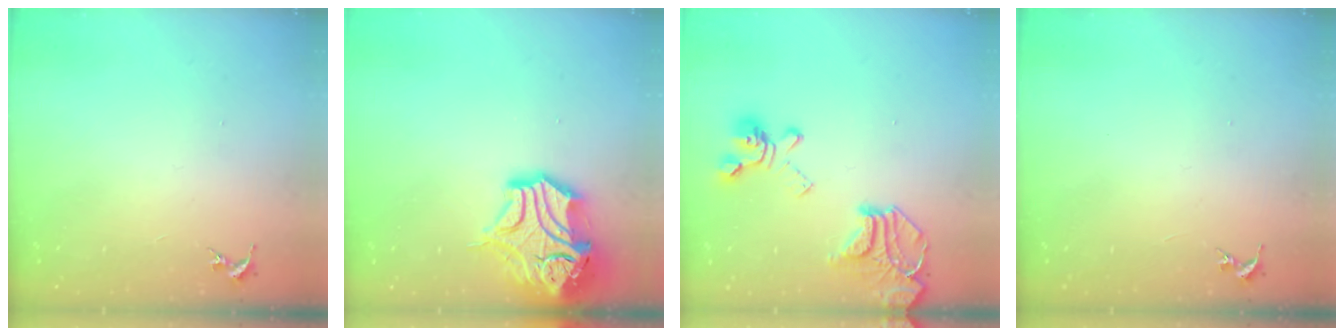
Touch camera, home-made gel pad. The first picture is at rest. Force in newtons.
{"total": 17.4, "press": 17.2, "slide": 2.6}
{"total": 19.9, "press": 19.8, "slide": 2.0}
{"total": 0.0}